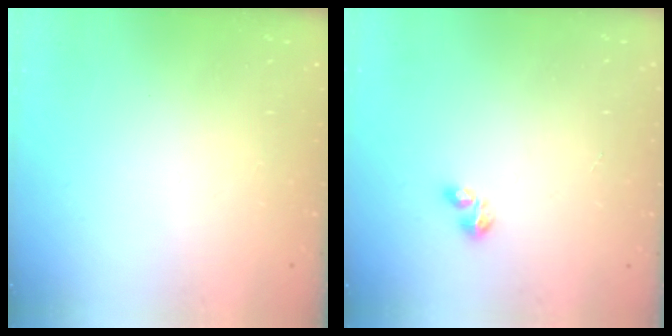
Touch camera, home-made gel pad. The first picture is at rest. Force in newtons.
{"total": 3.1, "press": 3.0, "slide": 0.5}